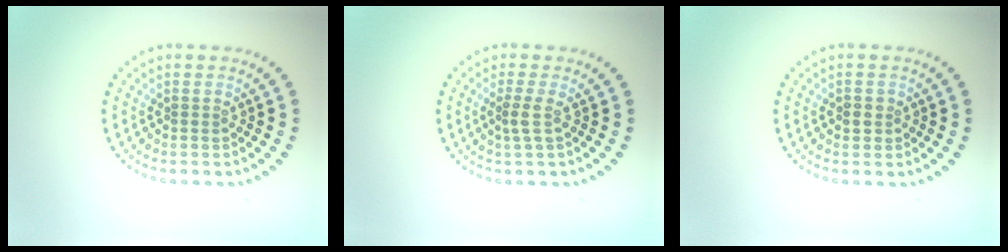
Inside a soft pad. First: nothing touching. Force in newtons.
{"total": 1.5, "press": 1.1, "slide": 1.1}
{"total": 1.2, "press": 1.1, "slide": 0.5}